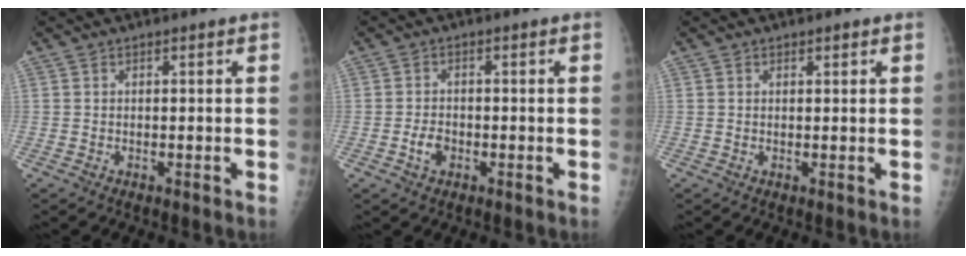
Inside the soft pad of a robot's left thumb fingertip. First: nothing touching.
{"total": 3.0, "force": [-1.1, 2.1, 1.8], "torque": [-0.027, 0.008, -0.020]}
{"total": 0.8, "force": [0.5, 0.4, 0.4], "torque": [-0.001, -0.003, 0.006]}